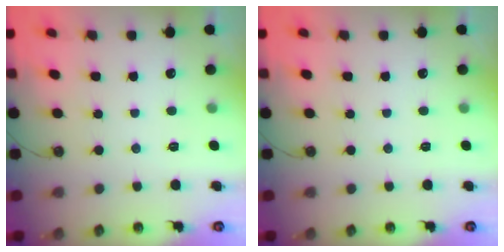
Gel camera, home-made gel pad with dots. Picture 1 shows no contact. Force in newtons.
{"total": 0.0}